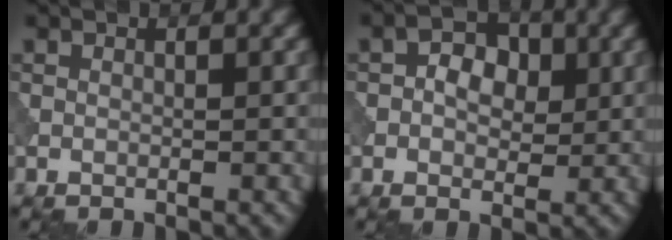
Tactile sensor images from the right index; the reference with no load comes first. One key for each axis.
{"total": 3.1, "fx": 0.0, "fy": 2.3, "fz": 2.1, "tx": -0.031, "ty": 0.003, "tz": -0.008}